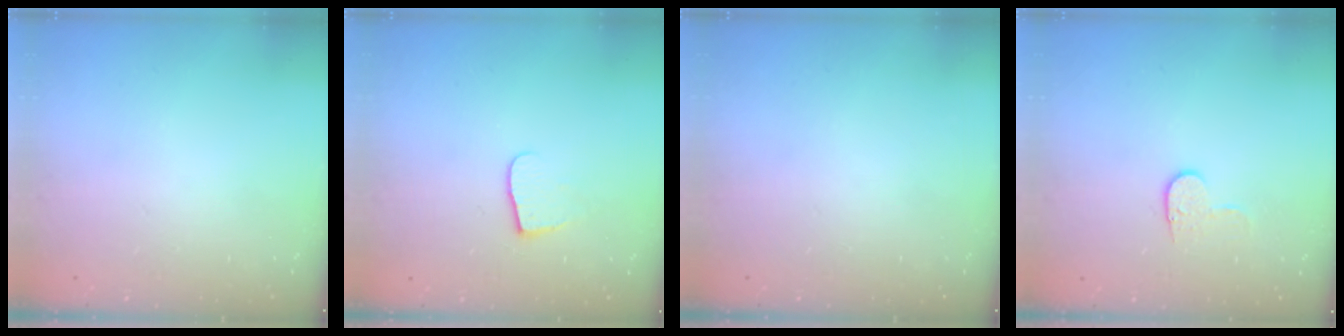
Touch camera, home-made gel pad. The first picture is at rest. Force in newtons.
{"total": 5.4, "press": 5.4, "slide": 0.5}
{"total": 0.0}
{"total": 5.3, "press": 5.2, "slide": 0.5}